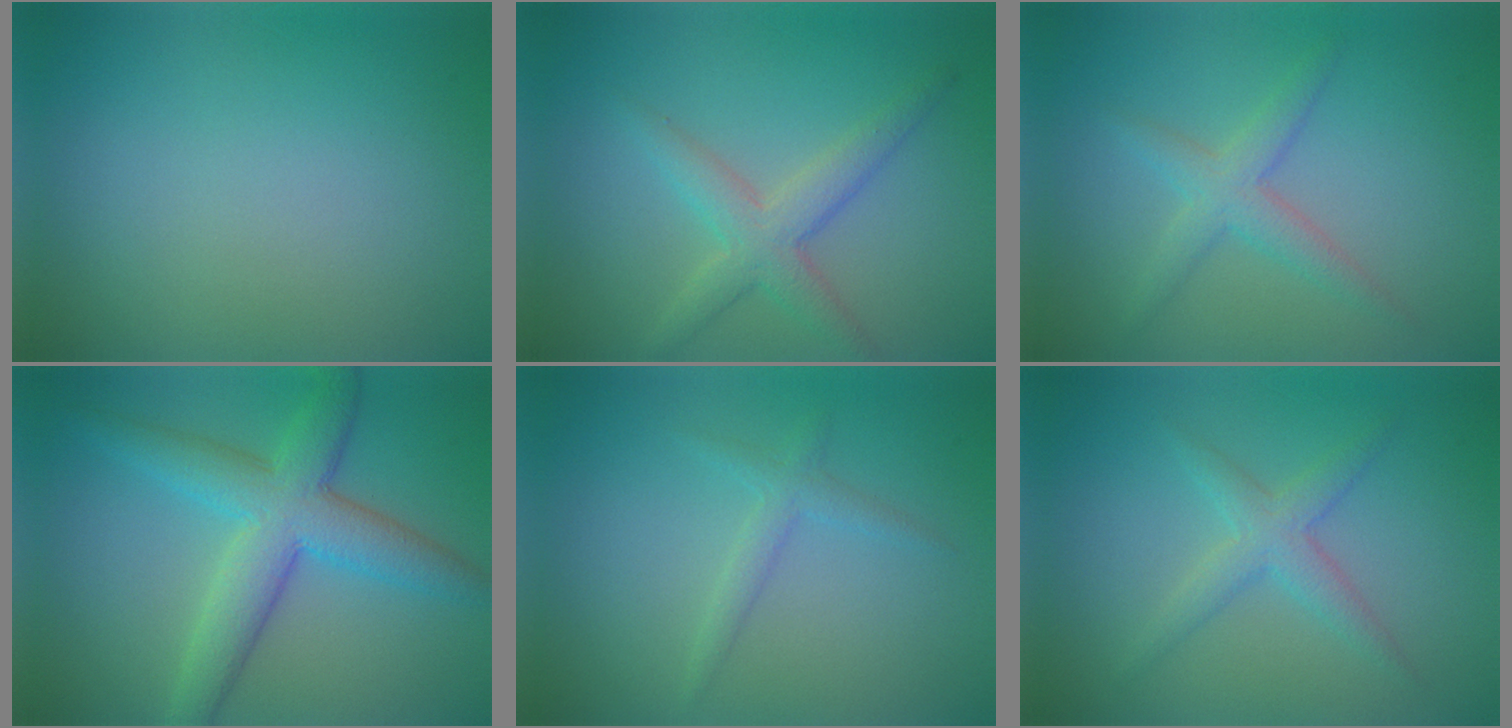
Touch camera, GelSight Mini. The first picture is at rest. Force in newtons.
{"total": 3.5, "press": 3.5, "slide": 0.1}
{"total": 2.8, "press": 2.8, "slide": 0.2}
{"total": 6.5, "press": 6.5, "slide": 0.1}
{"total": 1.5, "press": 1.5, "slide": 0.1}
{"total": 2.6, "press": 2.6, "slide": 0.1}